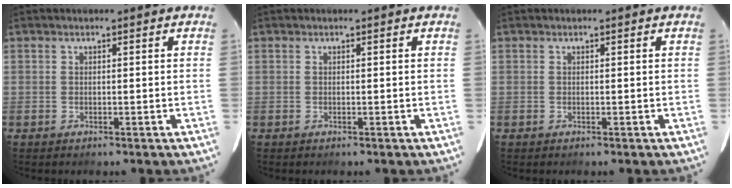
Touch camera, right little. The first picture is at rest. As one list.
[{"total": 0.0}, {"total": 0.0}]